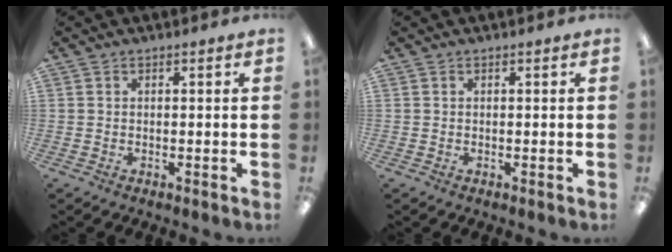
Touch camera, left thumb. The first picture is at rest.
{"total": 0.0}